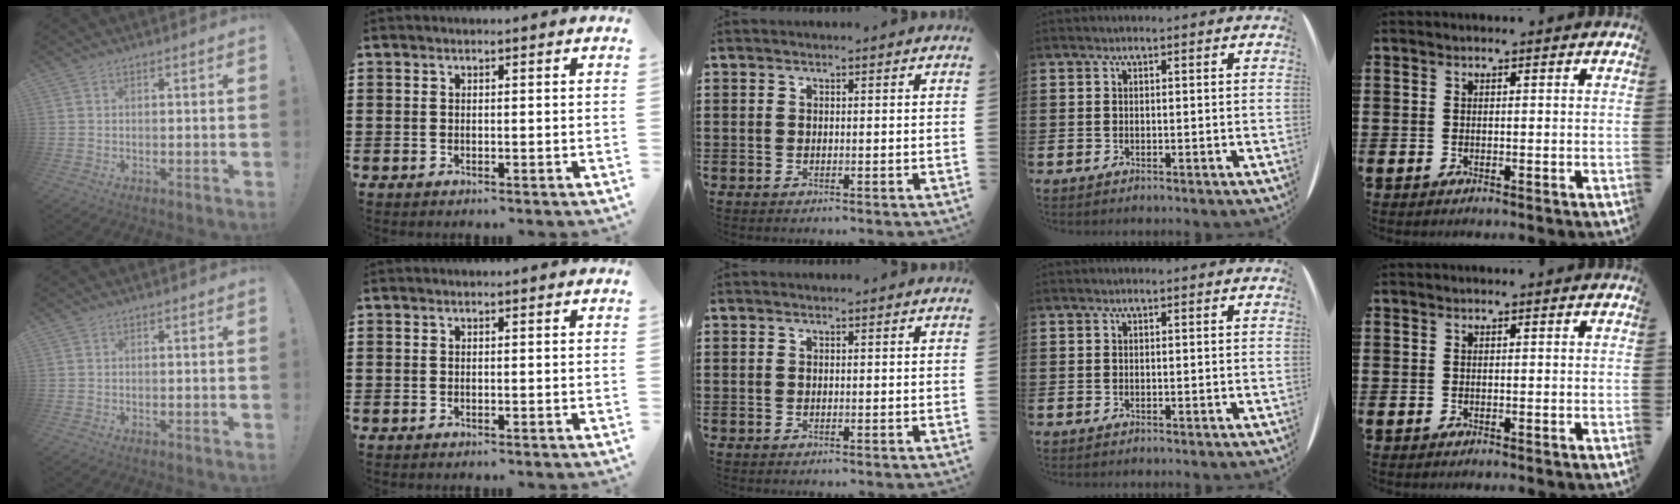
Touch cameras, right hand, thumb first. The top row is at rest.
{}